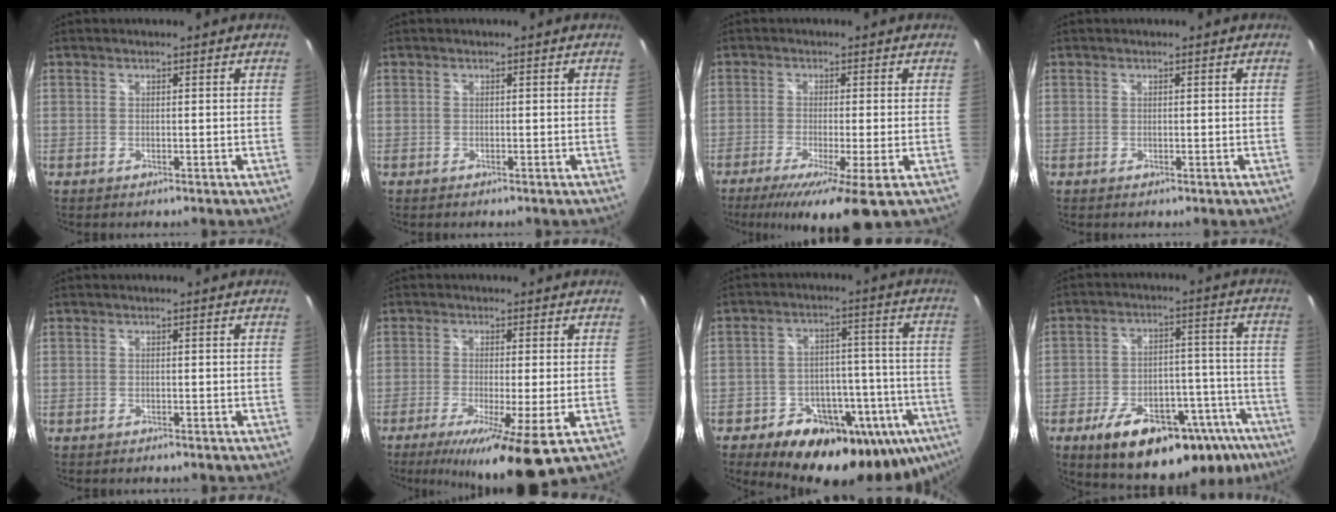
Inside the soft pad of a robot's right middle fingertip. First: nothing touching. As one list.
[{"total": 0.7, "force": [0.6, -0.3, -0.2], "torque": [0.007, 0.003, 0.008]}, {"total": 8.5, "force": [-4.5, -0.4, 7.2], "torque": [-0.145, -0.031, -0.079]}, {"total": 0.0}, {"total": 0.0}, {"total": 10.2, "force": [-4.2, 0.1, 9.3], "torque": [-0.183, -0.031, -0.071]}, {"total": 22.7, "force": [-12.7, 13.5, 13.1], "torque": [-0.201, 0.010, -0.160]}, {"total": 24.7, "force": [-15.4, 11.6, 15.5], "torque": [-0.232, 0.016, -0.193]}]